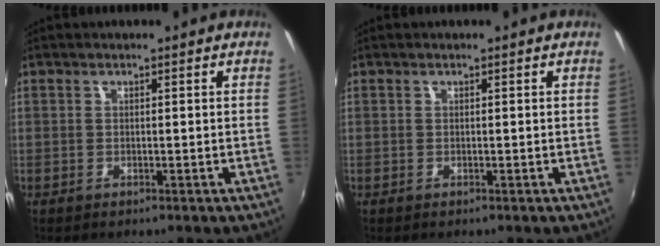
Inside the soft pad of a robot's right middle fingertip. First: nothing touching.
{"total": 0.0}